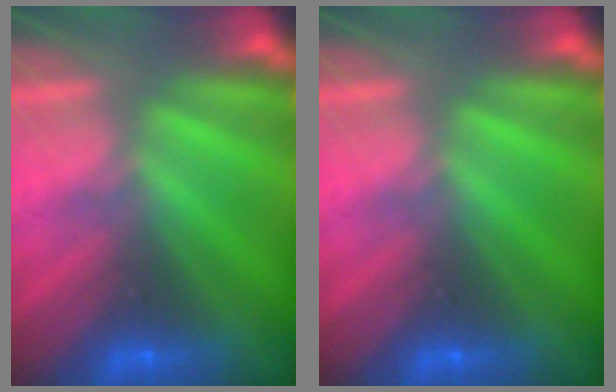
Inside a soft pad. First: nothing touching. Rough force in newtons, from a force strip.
{"total": 0.0}